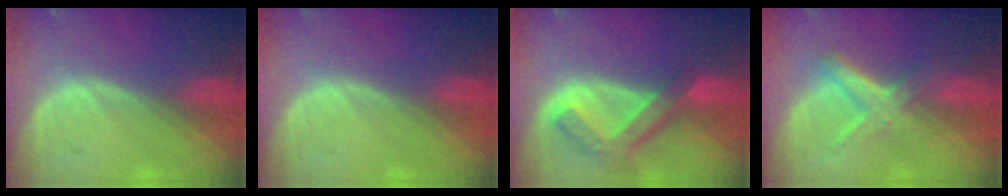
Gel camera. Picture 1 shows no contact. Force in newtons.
{"total": 0.0}
{"total": 7.6, "press": 6.6, "slide": 3.7}
{"total": 5.6, "press": 5.3, "slide": 1.7}